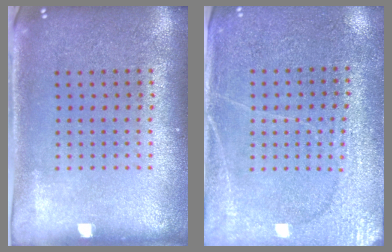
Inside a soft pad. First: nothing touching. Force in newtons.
{"total": 2.8, "press": 2.7, "slide": 0.8}